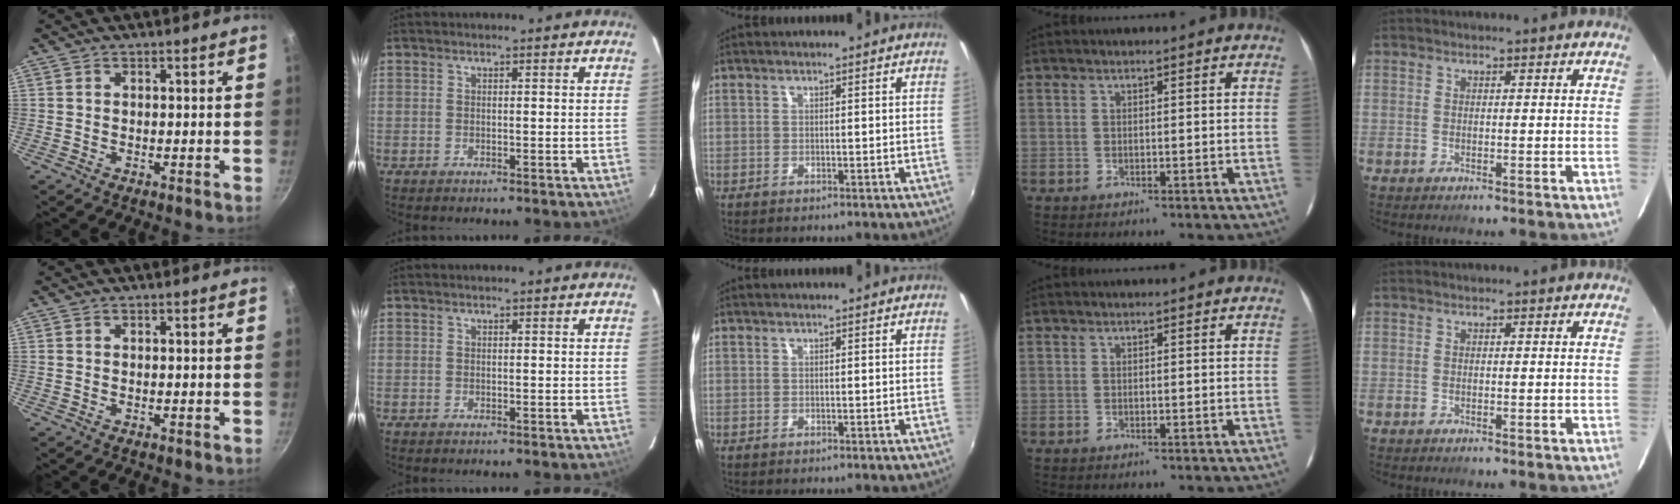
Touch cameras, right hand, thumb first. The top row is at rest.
{}